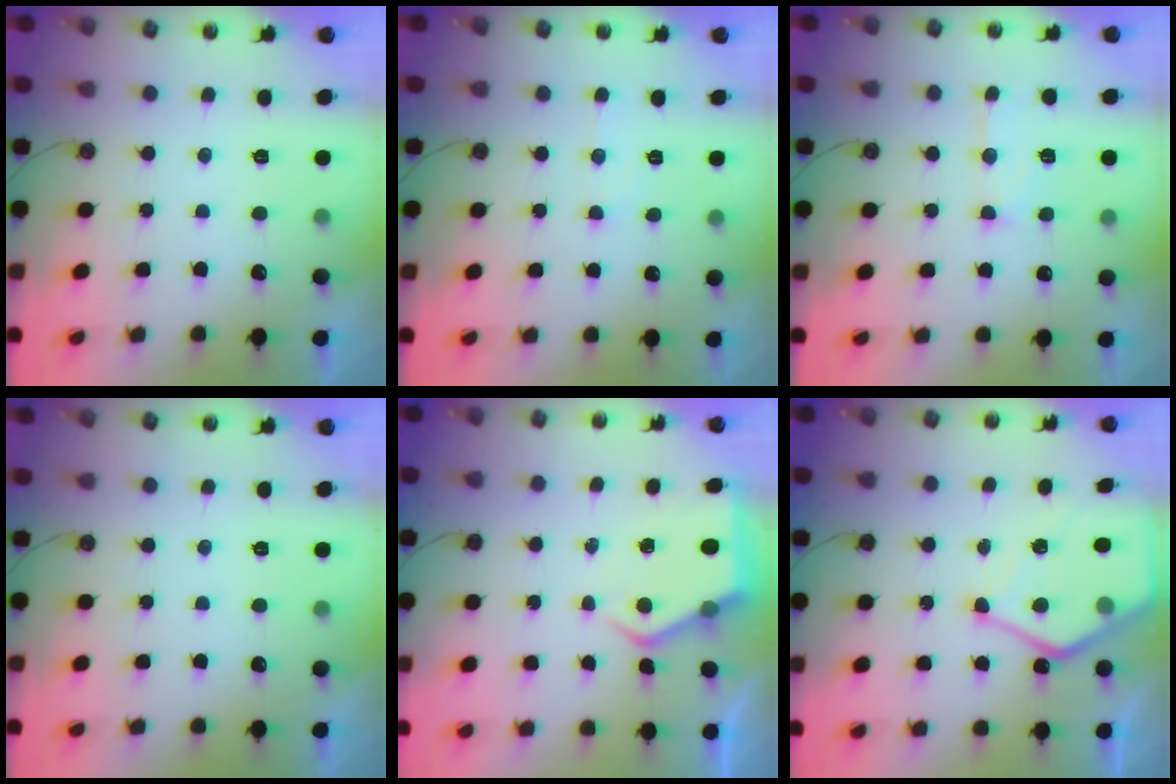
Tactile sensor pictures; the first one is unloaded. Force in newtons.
{"total": 5.5, "press": 5.5, "slide": 0.2}
{"total": 10.2, "press": 10.2, "slide": 0.9}
{"total": 0.0}
{"total": 6.4, "press": 6.4, "slide": 0.4}
{"total": 11.8, "press": 11.8, "slide": 1.0}